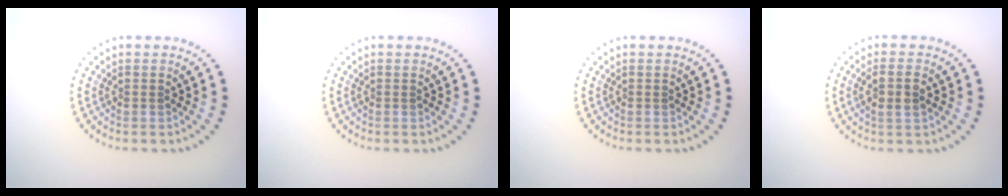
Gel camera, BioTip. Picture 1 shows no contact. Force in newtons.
{"total": 0.0}
{"total": 0.0}
{"total": 2.4, "press": 2.2, "slide": 1.0}